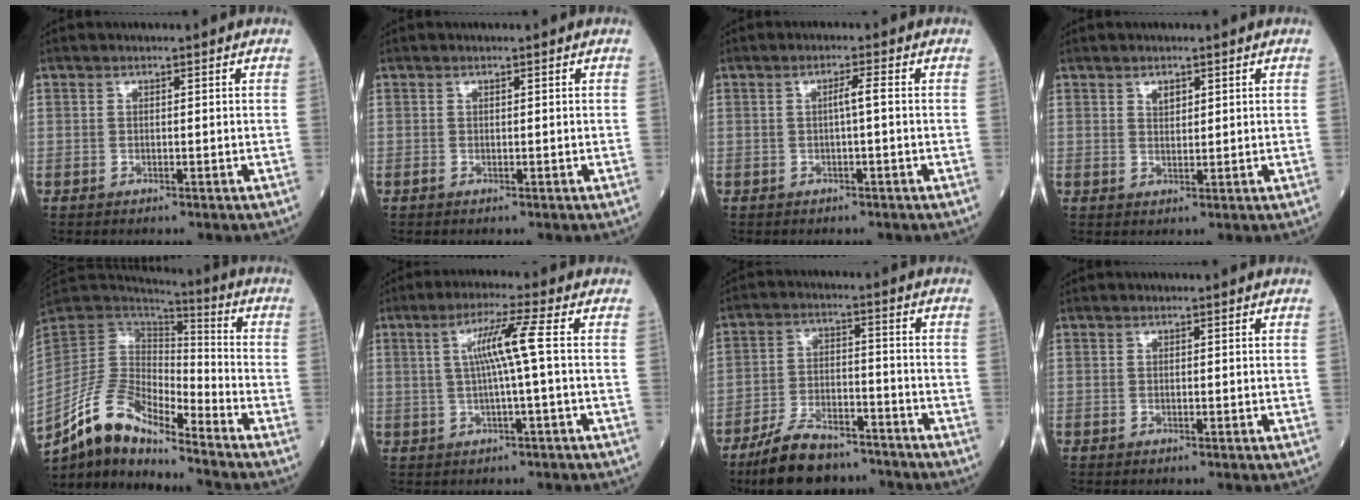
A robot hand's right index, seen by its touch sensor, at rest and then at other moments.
{"total": 0.0}
{"total": 1.8, "force": [-0.1, -0.2, 1.8], "torque": [-0.030, 0.003, -0.001]}
{"total": 1.7, "force": [1.0, 0.8, 1.0], "torque": [-0.019, 0.000, 0.022]}
{"total": 12.7, "force": [-11.0, 3.4, 5.3], "torque": [-0.113, 0.027, -0.208]}
{"total": 6.3, "force": [0.6, -1.2, 6.2], "torque": [-0.117, 0.009, 0.016]}
{"total": 11.9, "force": [-9.7, 4.2, 5.5], "torque": [-0.102, 0.001, -0.166]}
{"total": 0.0}